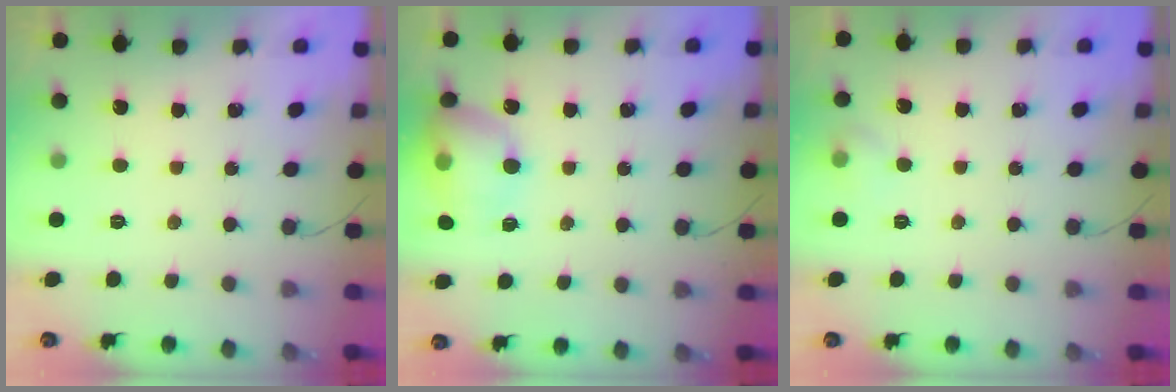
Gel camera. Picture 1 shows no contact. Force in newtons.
{"total": 14.3, "press": 14.1, "slide": 2.4}
{"total": 5.3, "press": 5.1, "slide": 1.2}